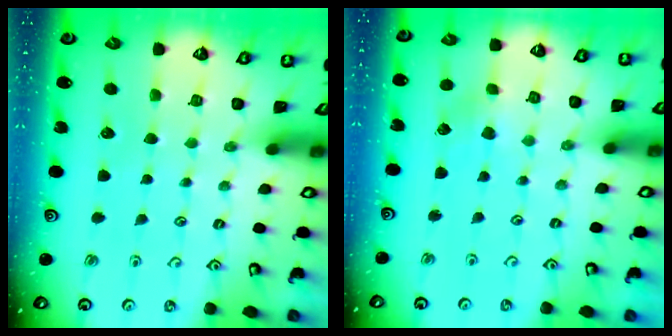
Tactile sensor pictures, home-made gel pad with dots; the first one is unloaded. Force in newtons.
{"total": 3.4, "press": 3.4, "slide": 0.4}